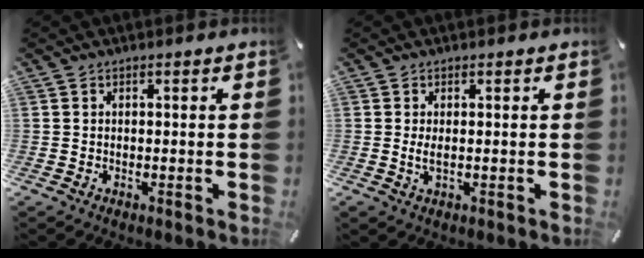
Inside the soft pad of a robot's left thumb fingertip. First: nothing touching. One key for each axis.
{"total": 2.2, "fx": 0.2, "fy": 0.7, "fz": 2.1, "tx": -0.048, "ty": -0.002, "tz": 0.001}